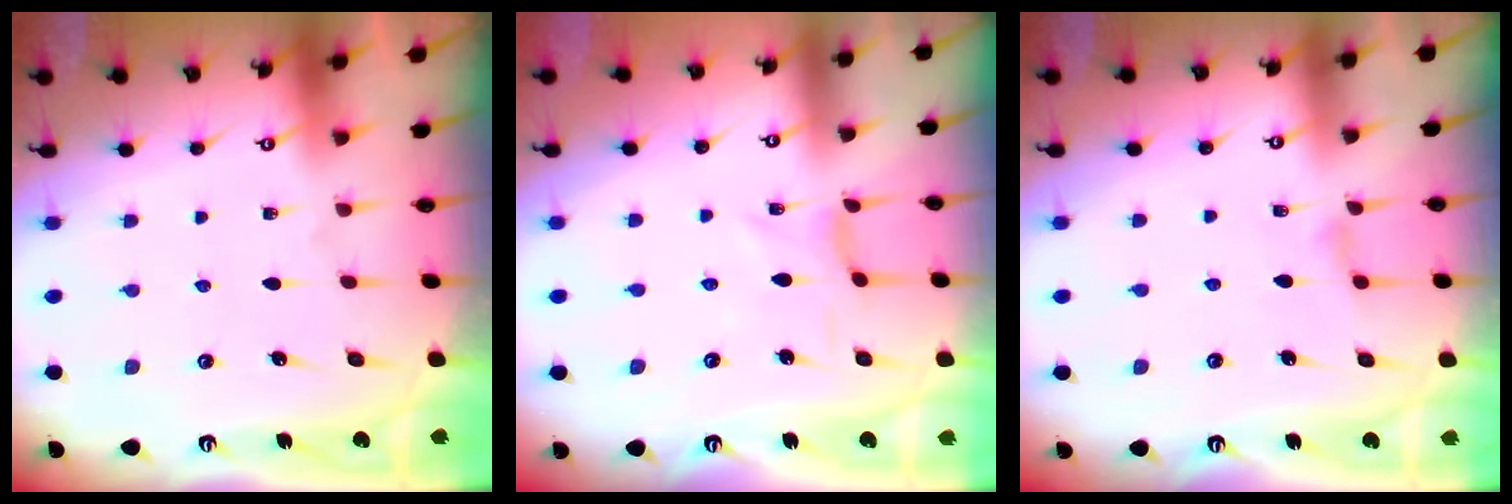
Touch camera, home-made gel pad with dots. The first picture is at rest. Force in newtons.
{"total": 0.8, "press": 0.7, "slide": 0.3}
{"total": 2.4, "press": 2.3, "slide": 0.5}